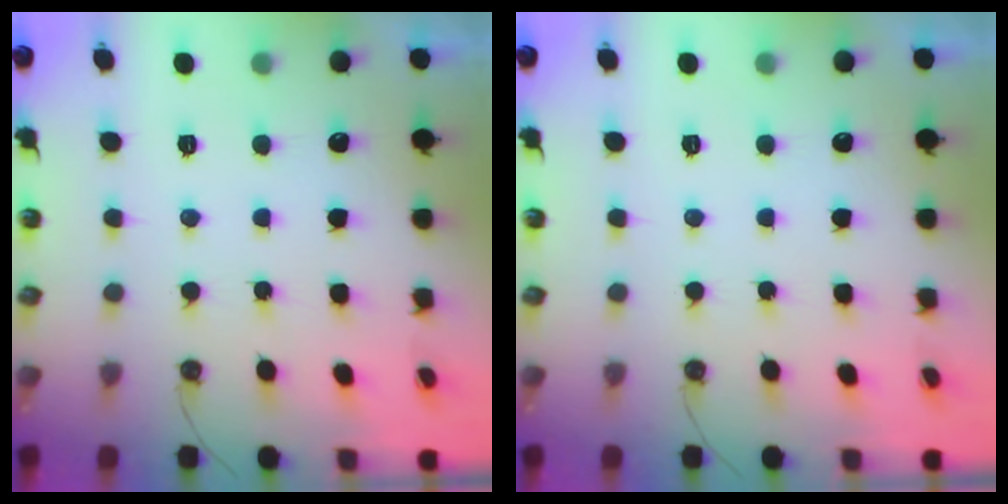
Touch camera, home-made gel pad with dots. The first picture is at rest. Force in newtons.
{"total": 0.0}